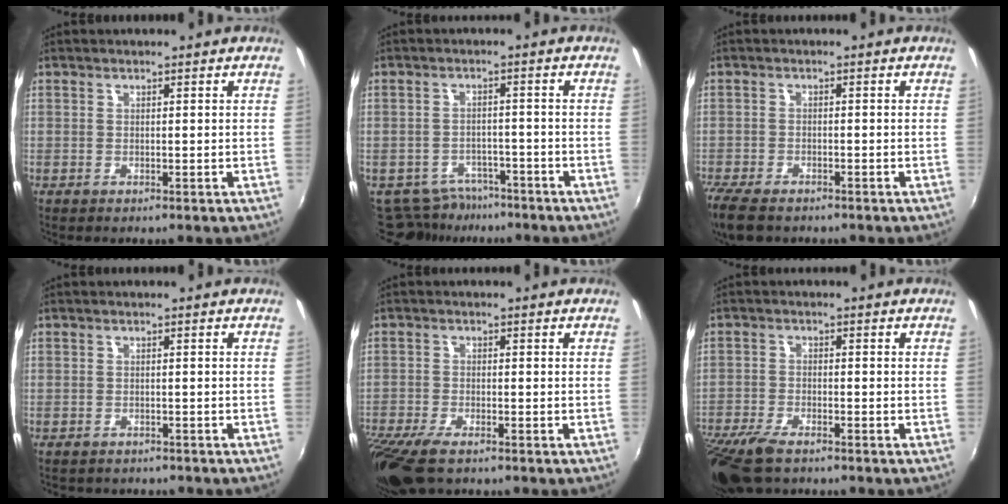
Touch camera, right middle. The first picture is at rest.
{"total": 7.0, "force": [-5.8, 3.8, 1.1], "torque": [-0.027, 0.002, -0.085]}
{"total": 7.4, "force": [-5.9, 2.5, 3.7], "torque": [-0.102, -0.033, -0.112]}
{"total": 3.5, "force": [-3.1, 1.3, 0.8], "torque": [-0.024, -0.014, -0.044]}
{"total": 10.4, "force": [-7.7, 3.2, 6.2], "torque": [-0.156, -0.049, -0.148]}
{"total": 11.3, "force": [-8.7, 3.7, 6.2], "torque": [-0.156, -0.041, -0.166]}